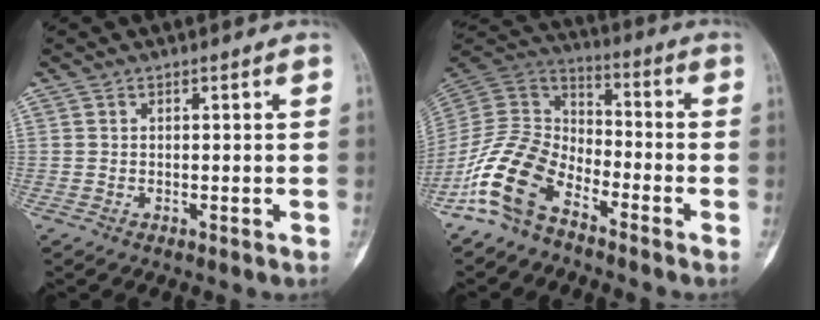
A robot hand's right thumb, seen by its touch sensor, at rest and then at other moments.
{"total": 13.3, "force": [-8.3, 7.3, 7.3], "torque": [-0.141, 0.069, -0.180]}